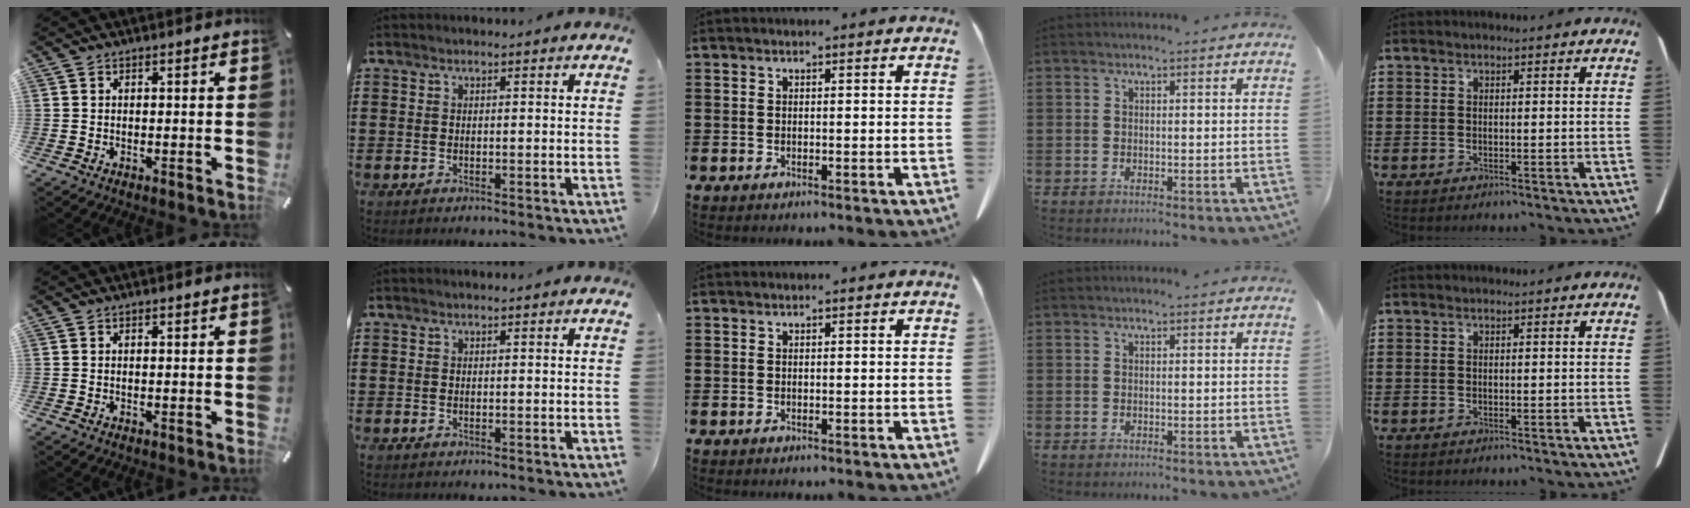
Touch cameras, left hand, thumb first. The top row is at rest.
{}